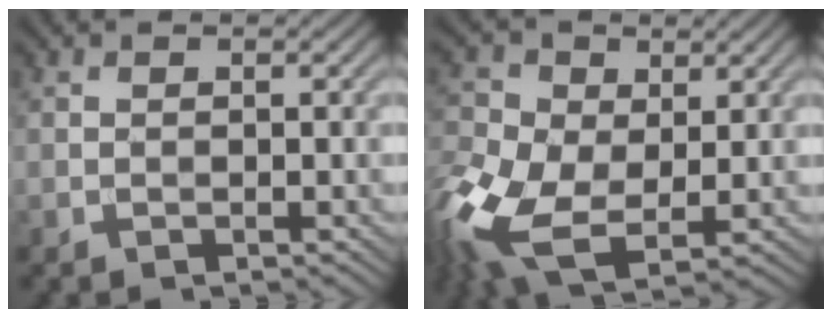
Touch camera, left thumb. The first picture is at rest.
{"total": 12.4, "force": [-3.0, 7.8, 9.1], "torque": [-0.251, -0.025, -0.058]}